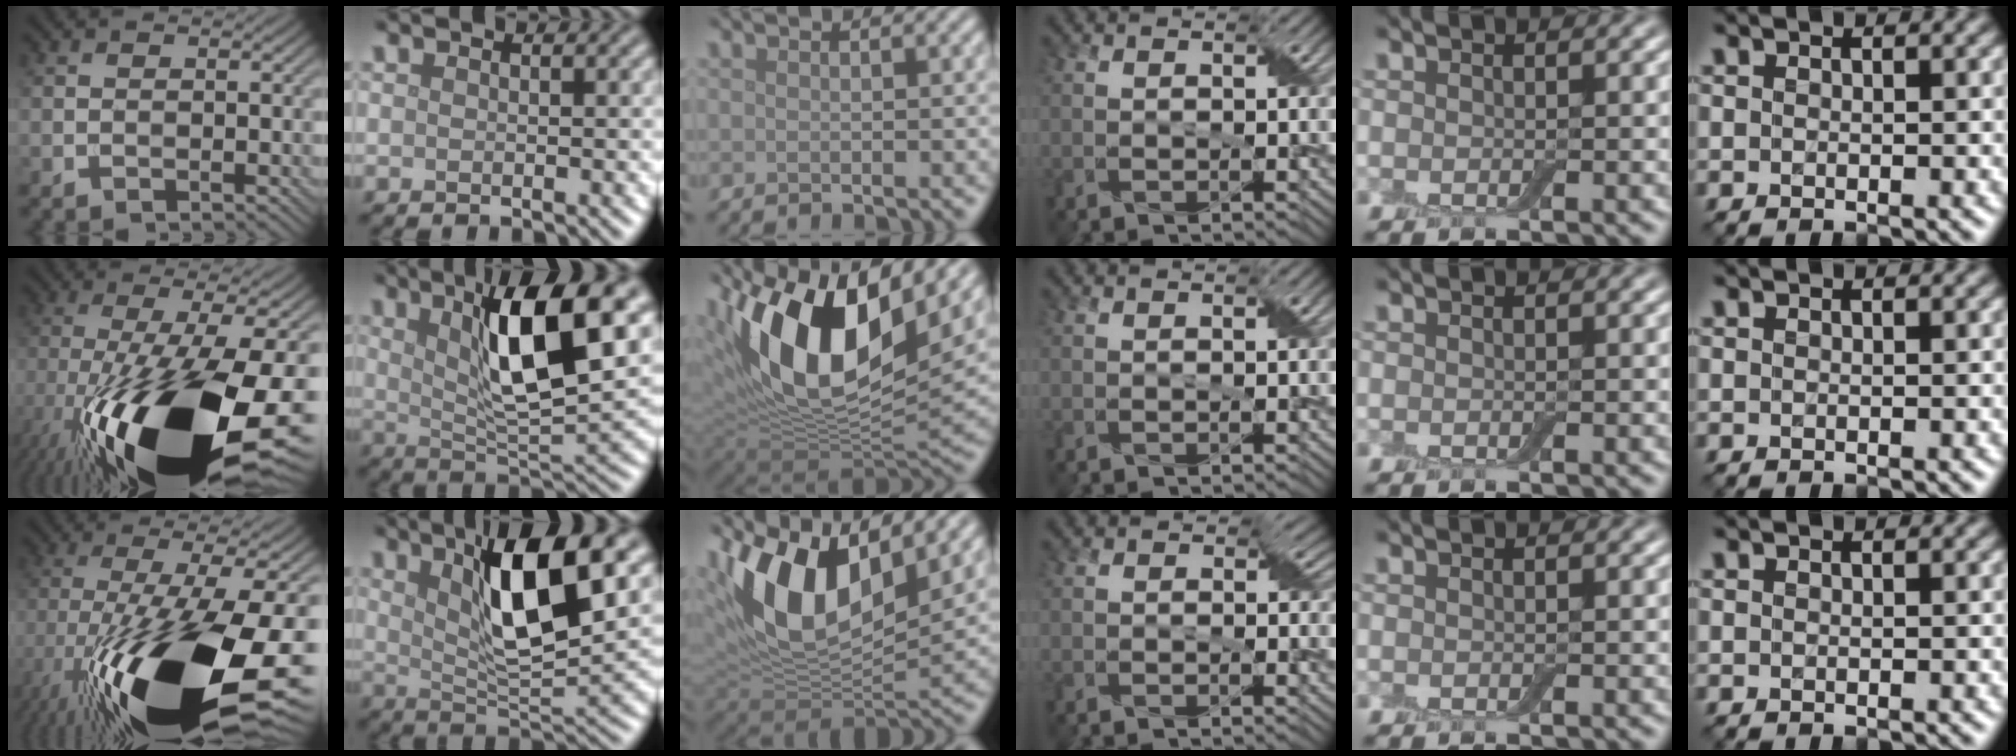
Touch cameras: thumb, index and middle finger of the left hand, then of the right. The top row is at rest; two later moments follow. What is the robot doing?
{"motion": "wrap", "object": "adhesive wrap"}